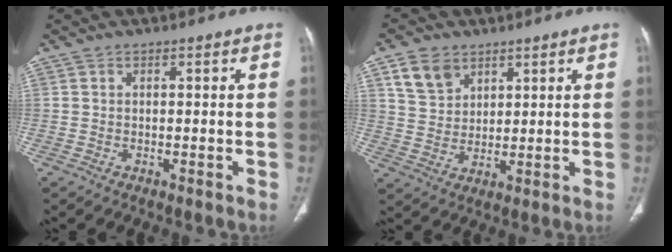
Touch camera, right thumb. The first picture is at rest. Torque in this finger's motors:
{"motor_torque": [-0.44, 0.75, 0.11, -0.20, 0.03]}